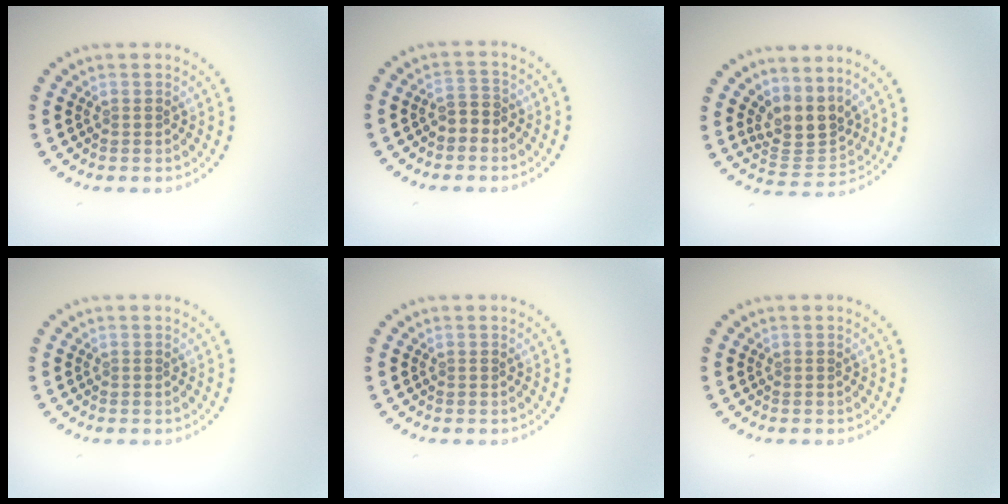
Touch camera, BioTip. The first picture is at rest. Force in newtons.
{"total": 1.7, "press": 1.6, "slide": 0.8}
{"total": 3.6, "press": 2.6, "slide": 2.4}
{"total": 0.0}
{"total": 0.0}
{"total": 0.0}